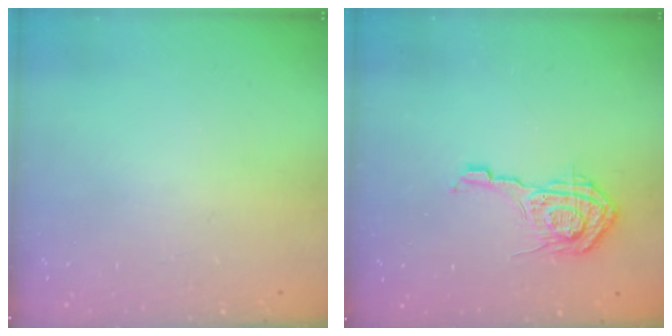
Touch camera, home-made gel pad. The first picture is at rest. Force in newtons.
{"total": 11.4, "press": 11.4, "slide": 0.6}